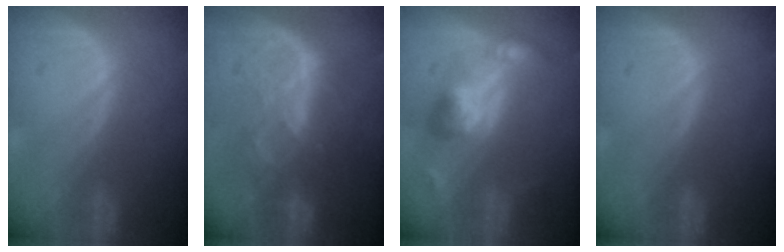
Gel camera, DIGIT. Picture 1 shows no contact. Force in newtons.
{"total": 6.4, "press": 6.4, "slide": 0.7}
{"total": 5.7, "press": 5.7, "slide": 0.6}
{"total": 0.0}